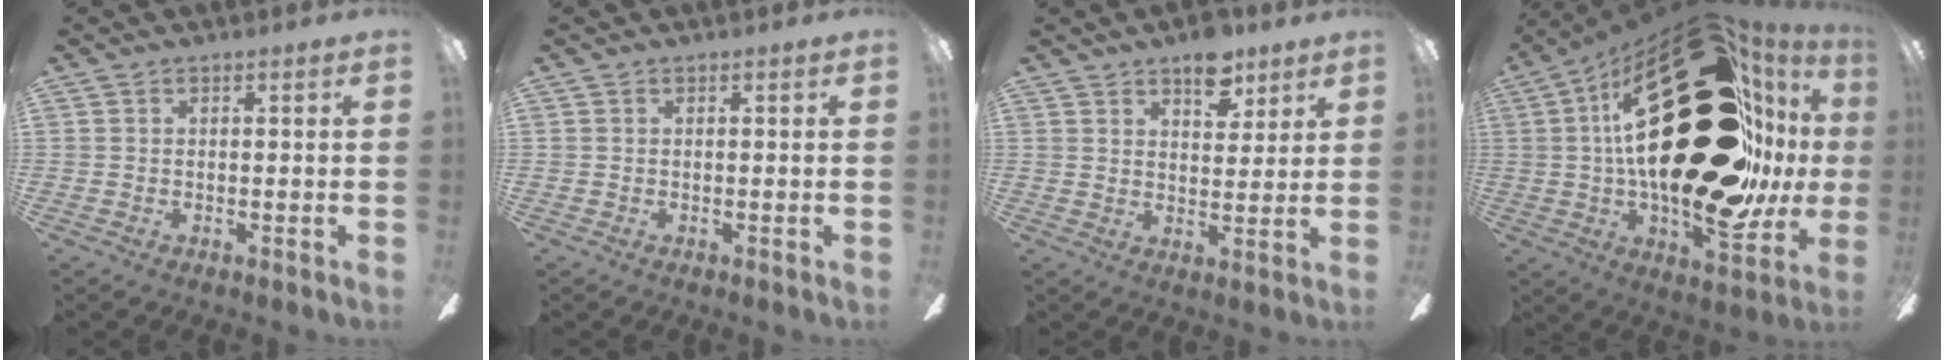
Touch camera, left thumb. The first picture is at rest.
{"total": 0.0}
{"total": 8.1, "force": [5.6, 4.1, 4.1], "torque": [-0.030, -0.031, 0.092]}
{"total": 47.4, "force": [9.1, 22.4, 40.8], "torque": [-0.556, -0.074, 0.218]}